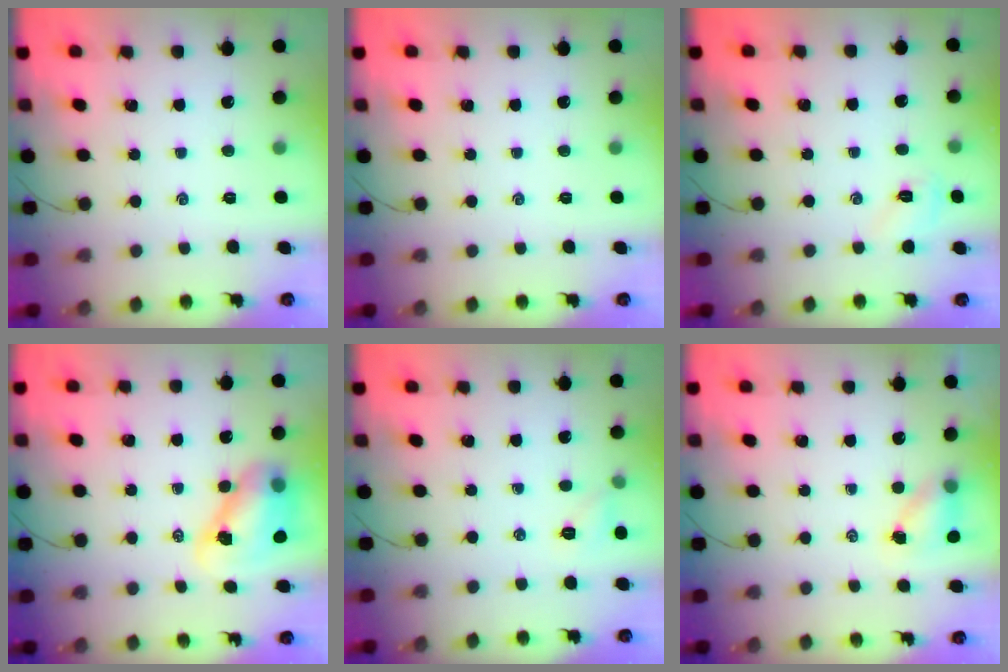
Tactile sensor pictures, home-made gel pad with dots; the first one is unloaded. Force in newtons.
{"total": 0.0}
{"total": 4.7, "press": 4.5, "slide": 1.4}
{"total": 9.3, "press": 9.0, "slide": 2.4}
{"total": 5.7, "press": 5.5, "slide": 1.6}
{"total": 4.9, "press": 4.8, "slide": 0.8}